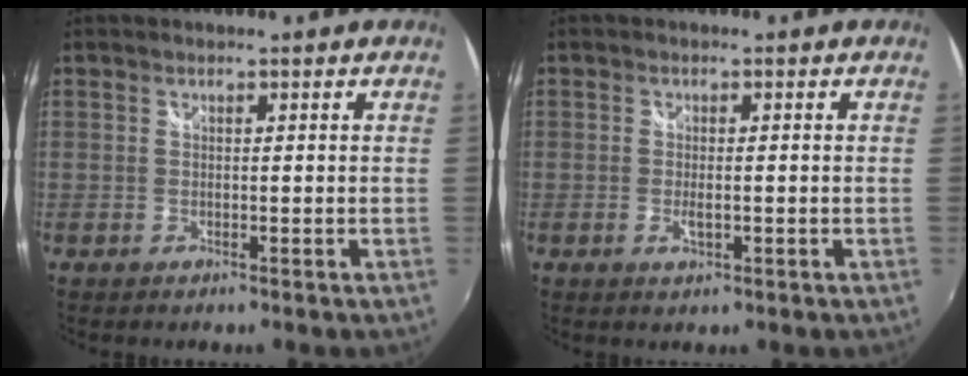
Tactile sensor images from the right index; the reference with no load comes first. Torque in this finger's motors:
{"motor_torque": [-0.05, 0.00, 0.06, 0.00]}